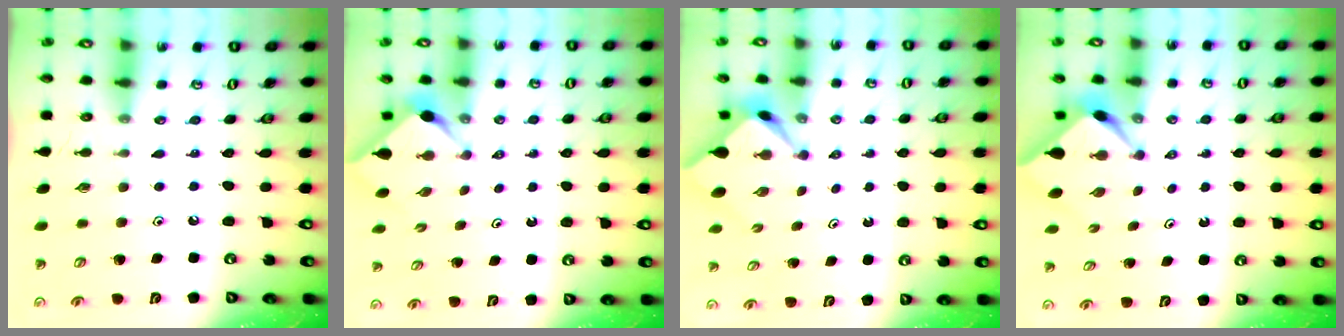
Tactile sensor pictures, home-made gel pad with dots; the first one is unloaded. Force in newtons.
{"total": 2.9, "press": 2.8, "slide": 0.3}
{"total": 2.2, "press": 2.2, "slide": 0.1}
{"total": 2.6, "press": 2.6, "slide": 0.4}